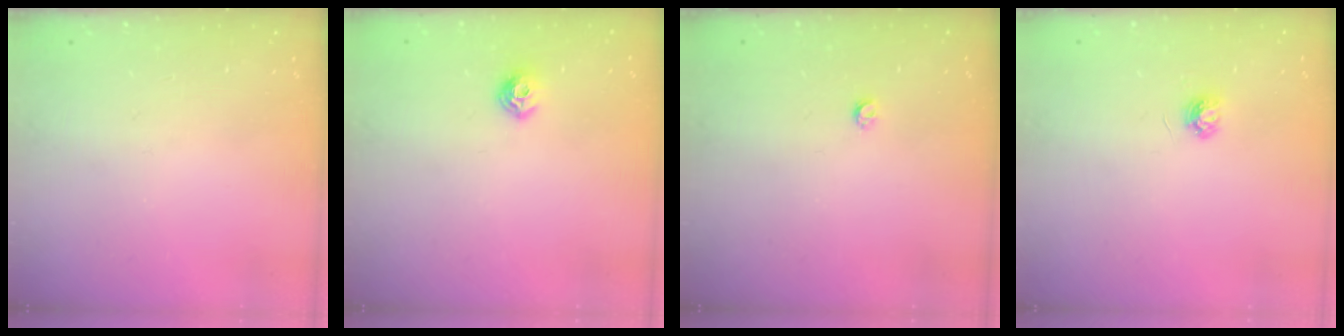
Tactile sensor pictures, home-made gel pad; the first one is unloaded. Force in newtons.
{"total": 6.8, "press": 6.8, "slide": 0.3}
{"total": 2.9, "press": 2.8, "slide": 0.5}
{"total": 3.9, "press": 3.9, "slide": 0.4}